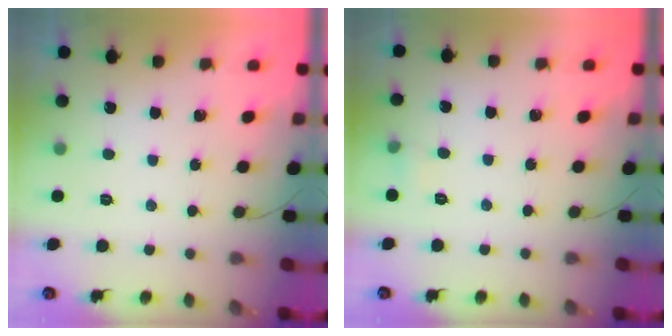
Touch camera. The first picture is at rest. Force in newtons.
{"total": 4.4, "press": 3.7, "slide": 2.3}